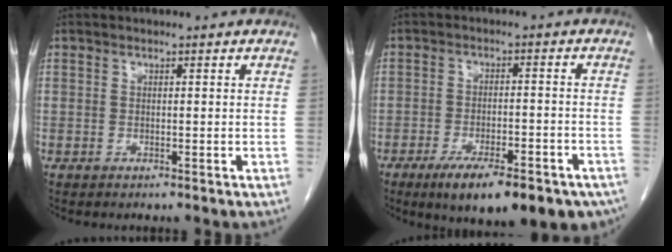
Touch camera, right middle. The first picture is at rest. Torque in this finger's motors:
{"motor_torque": [1.09, -1.05, 0.14, 0.08]}